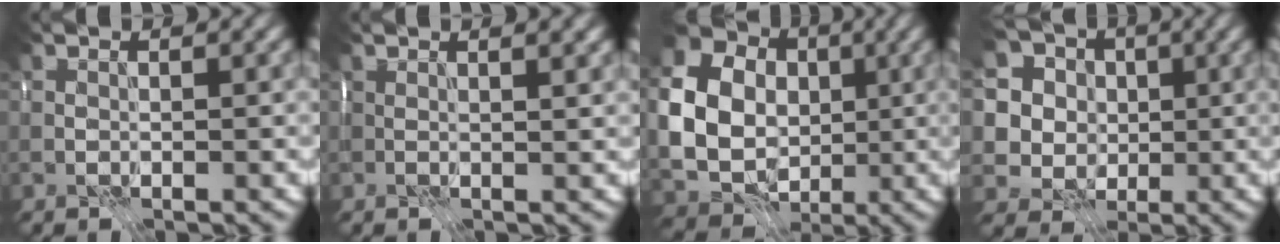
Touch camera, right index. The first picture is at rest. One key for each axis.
{"total": 2.6, "fx": 1.4, "fy": 0.7, "fz": 2.1, "tx": -0.016, "ty": 0.005, "tz": 0.010}
{"total": 13.6, "fx": 1.2, "fy": 12.0, "fz": 6.4, "tx": -0.159, "ty": 0.000, "tz": 0.010}
{"total": 8.7, "fx": 3.1, "fy": 7.3, "fz": 3.5, "tx": -0.076, "ty": 0.010, "tz": 0.042}